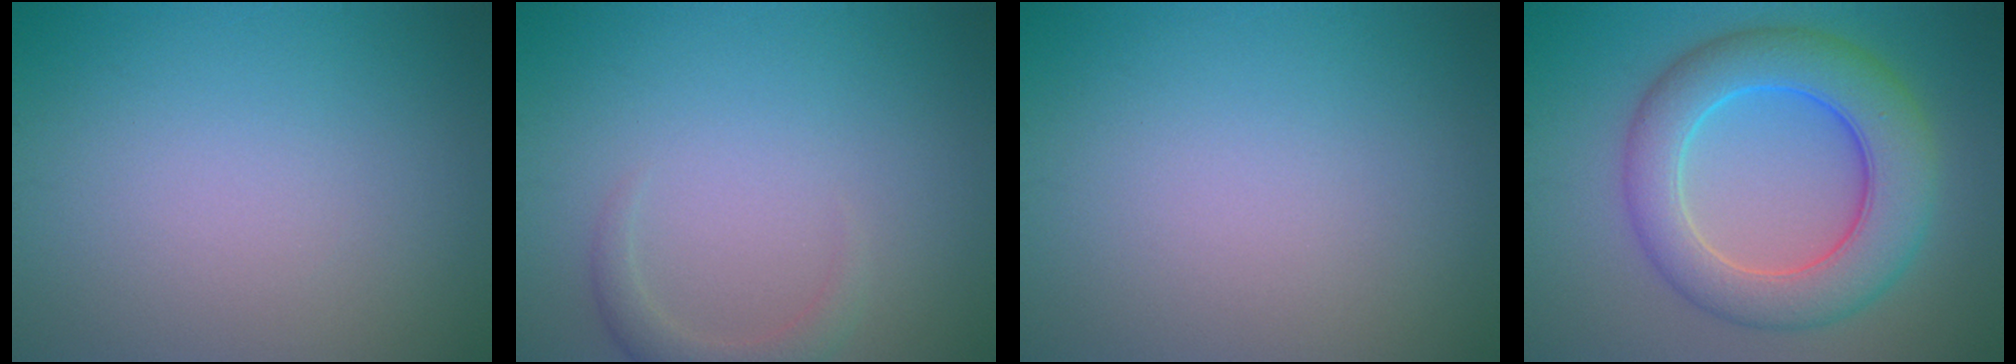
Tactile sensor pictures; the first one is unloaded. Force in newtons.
{"total": 2.0, "press": 2.0, "slide": 0.3}
{"total": 0.0}
{"total": 8.5, "press": 8.5, "slide": 0.1}